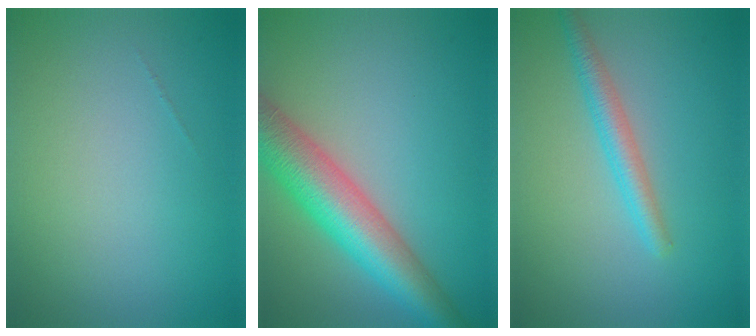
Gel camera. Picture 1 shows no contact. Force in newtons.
{"total": 8.4, "press": 8.4, "slide": 0.4}
{"total": 2.5, "press": 2.5, "slide": 0.2}